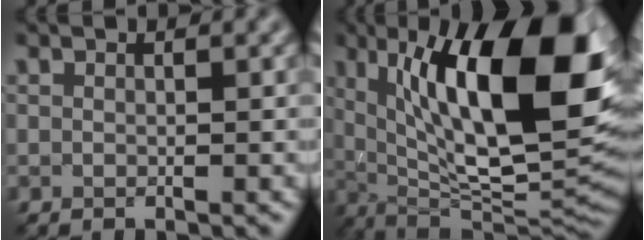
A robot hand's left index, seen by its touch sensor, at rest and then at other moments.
{"total": 17.4, "force": [5.4, 6.4, 15.3], "torque": [-0.229, -0.003, 0.091]}